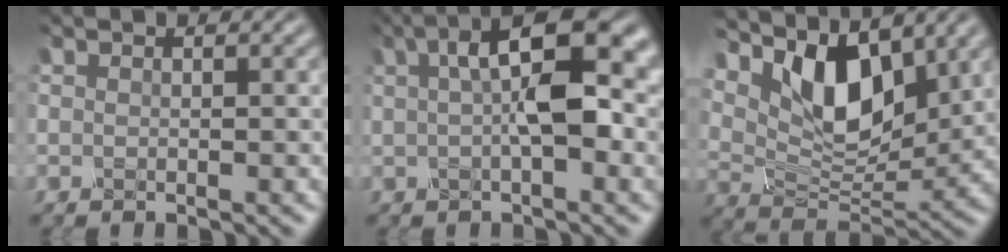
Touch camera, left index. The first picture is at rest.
{"total": 8.1, "force": [1.6, 3.0, 7.4], "torque": [-0.115, 0.017, 0.019]}
{"total": 8.6, "force": [4.2, 4.5, 6.1], "torque": [-0.107, -0.003, 0.071]}